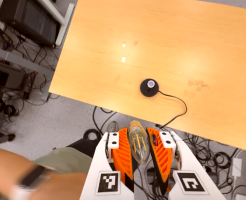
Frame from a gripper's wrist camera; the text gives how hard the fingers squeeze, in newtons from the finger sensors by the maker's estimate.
{"total": 20.4, "left": 22.7, "right": 18.0}